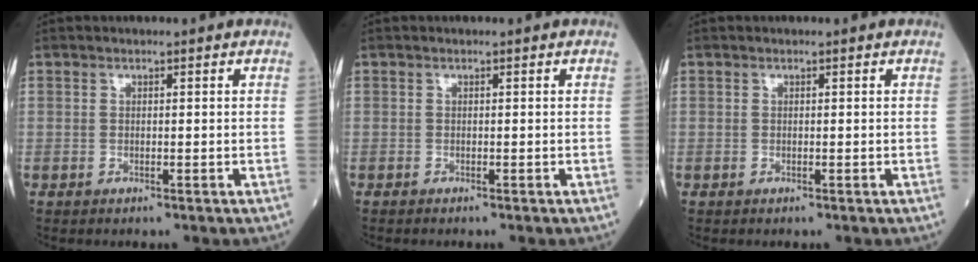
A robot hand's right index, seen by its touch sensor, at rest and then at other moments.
{"total": 0.0}
{"total": 0.0}